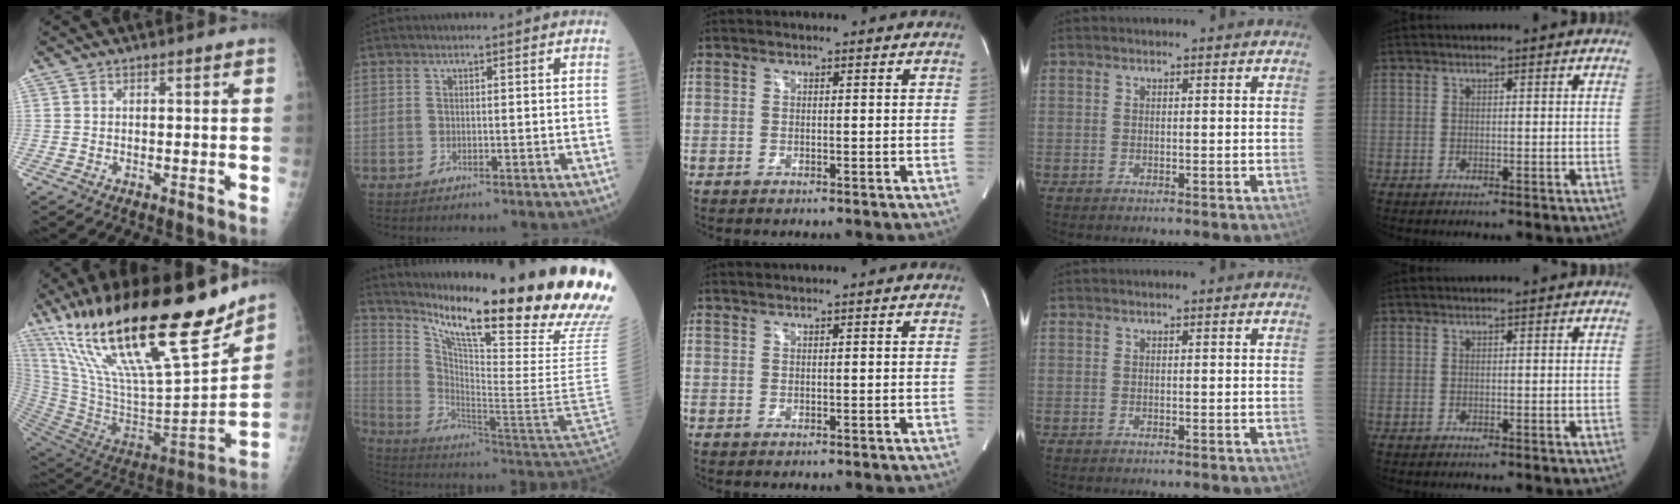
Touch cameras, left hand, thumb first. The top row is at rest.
{"thumb": {"total": 34.0, "force": [22.2, 8.9, 24.1], "torque": [-0.401, -0.076, 0.385]}, "index": {"total": 31.7, "force": [22.8, -1.9, 22.0], "torque": [-0.262, -0.108, 0.321]}, "middle": {"total": 1.0, "force": [0.8, -0.3, 0.4], "torque": [-0.012, 0.006, 0.021]}}